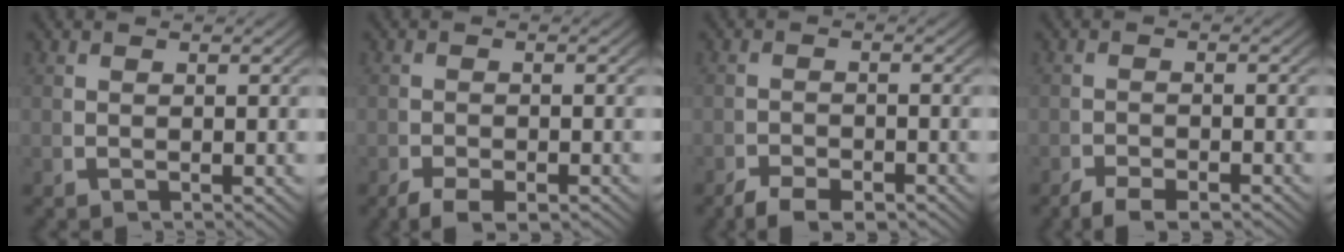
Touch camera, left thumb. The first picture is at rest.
{"total": 2.7, "force": [-2.0, 1.2, 1.4], "torque": [-0.020, -0.014, -0.031]}
{"total": 2.9, "force": [-2.4, 1.0, 1.1], "torque": [-0.011, -0.010, -0.043]}
{"total": 2.6, "force": [-2.2, 0.8, 1.0], "torque": [-0.011, -0.009, -0.039]}